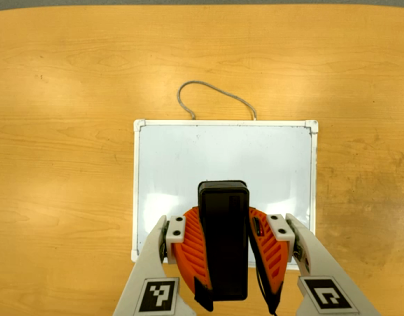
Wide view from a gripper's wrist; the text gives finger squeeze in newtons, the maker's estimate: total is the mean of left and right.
{"total": 7.8, "left": 6.4, "right": 9.2}